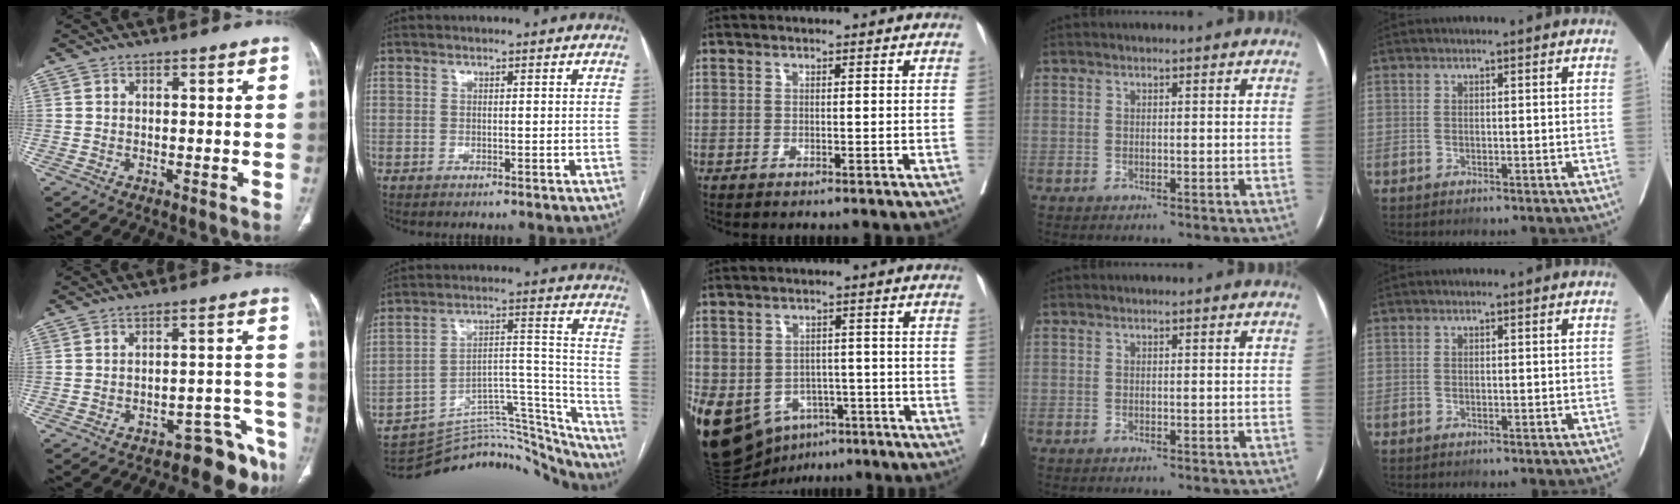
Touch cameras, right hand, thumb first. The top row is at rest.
{"thumb": {"total": 7.9, "force": [-7.3, 2.8, 1.4], "torque": [0.022, 0.104, -0.098]}, "index": {"total": 26.7, "force": [-25.6, 5.4, 5.5], "torque": [-0.040, 0.050, -0.353]}, "middle": {"total": 16.2, "force": [-7.6, 11.8, 8.0], "torque": [-0.192, 0.008, -0.103]}}